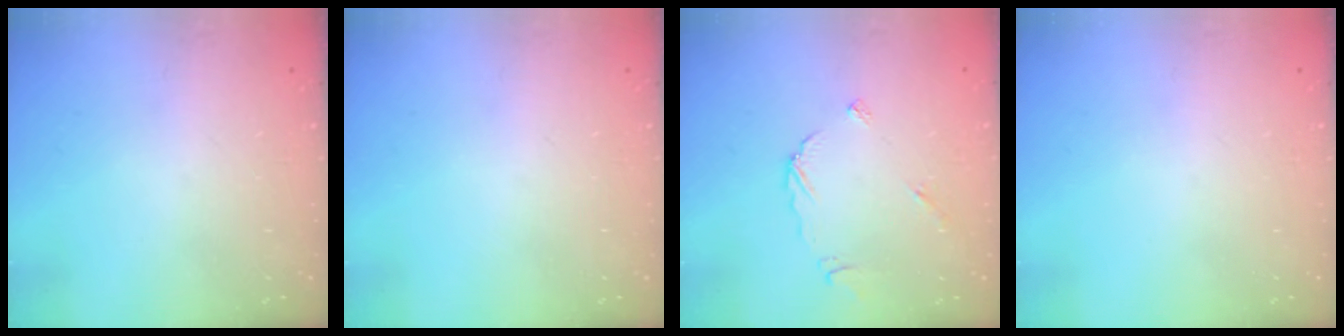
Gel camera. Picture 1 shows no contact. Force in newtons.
{"total": 0.0}
{"total": 4.9, "press": 4.9, "slide": 0.4}
{"total": 0.0}